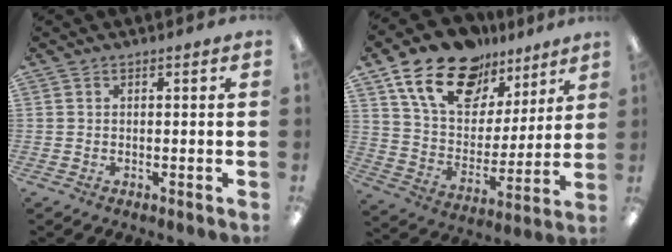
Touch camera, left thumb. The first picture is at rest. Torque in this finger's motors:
{"motor_torque": [1.09, 1.41, 1.33, -1.44, 0.10]}